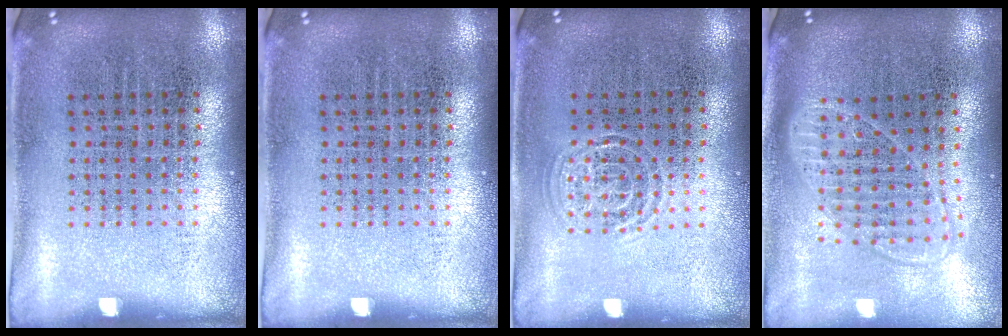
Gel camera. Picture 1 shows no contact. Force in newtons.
{"total": 0.0}
{"total": 0.8, "press": 0.8, "slide": 0.0}
{"total": 1.8, "press": 1.5, "slide": 1.0}